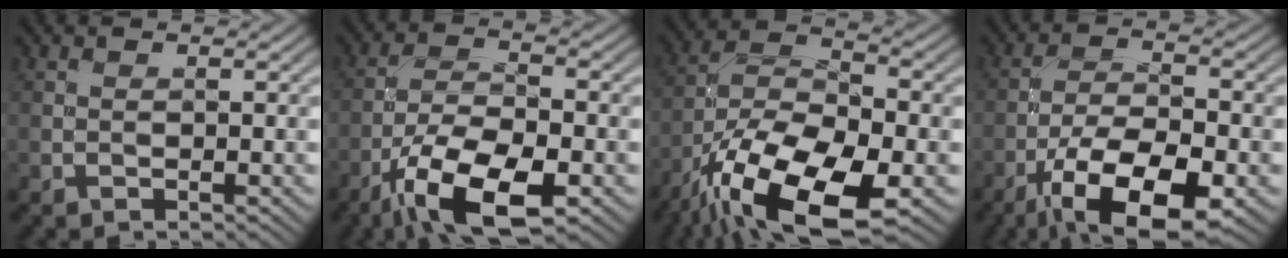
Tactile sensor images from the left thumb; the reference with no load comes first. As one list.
[{"total": 11.0, "force": [-6.2, 4.0, 8.2], "torque": [-0.154, -0.006, -0.123]}, {"total": 16.4, "force": [-9.6, 6.6, 11.6], "torque": [-0.224, -0.020, -0.185]}, {"total": 12.8, "force": [-6.9, 4.8, 9.6], "torque": [-0.176, -0.008, -0.129]}]